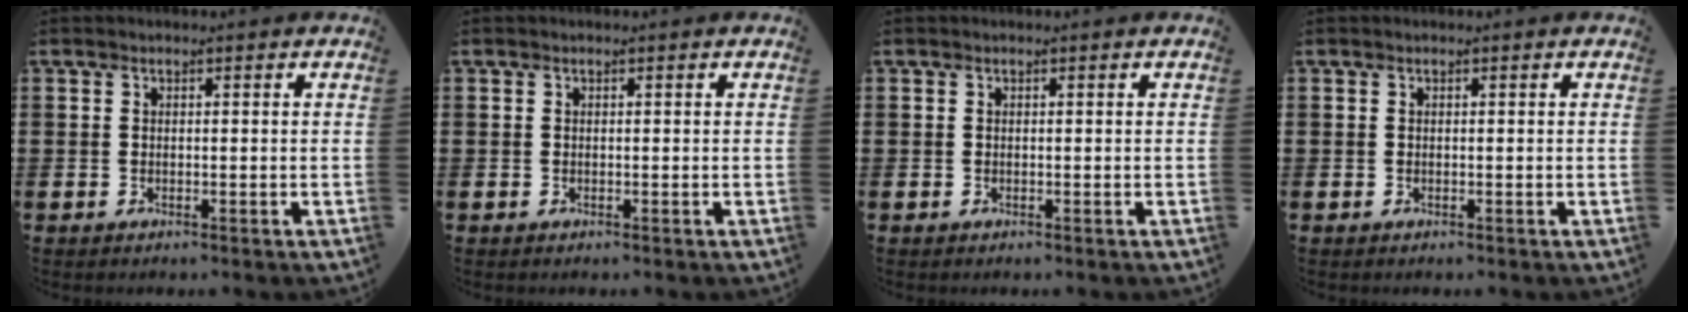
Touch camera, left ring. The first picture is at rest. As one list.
[{"total": 0.0}, {"total": 0.0}, {"total": 0.0}]